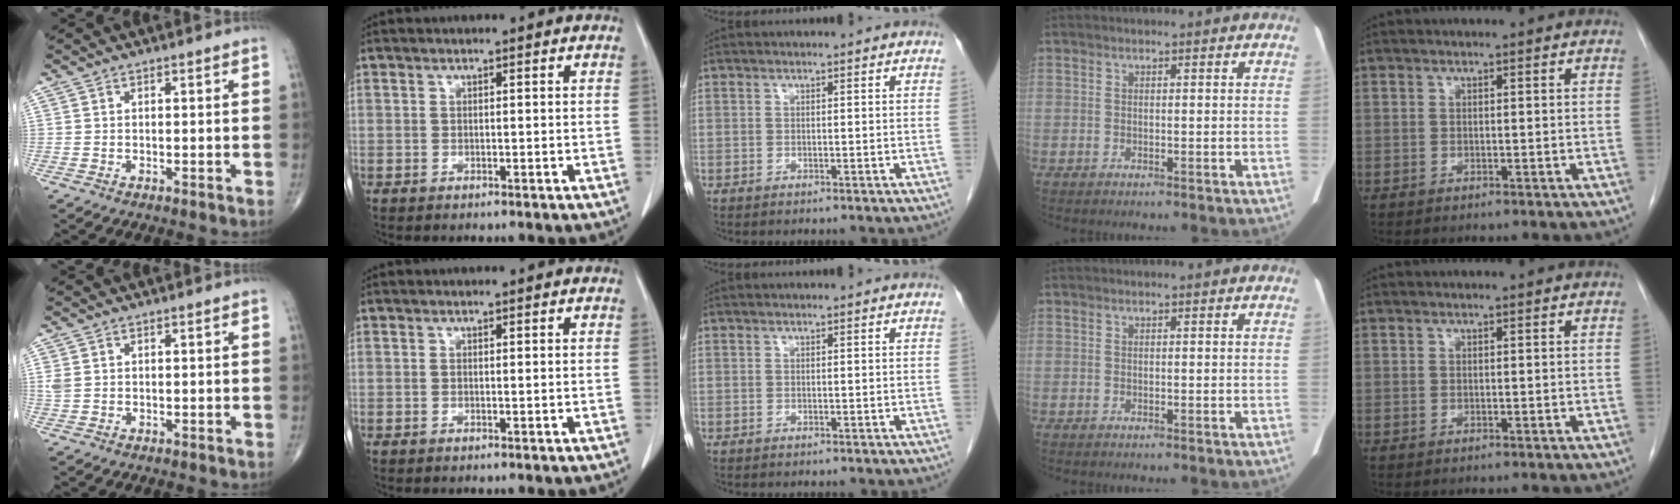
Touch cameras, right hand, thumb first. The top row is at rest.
{"thumb": {"total": 1.6, "force": [0.4, 1.2, 0.9], "torque": [-0.029, 0.005, 0.013]}}